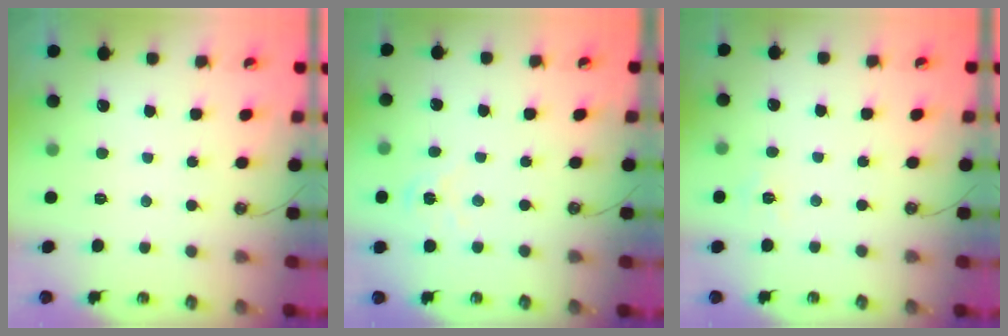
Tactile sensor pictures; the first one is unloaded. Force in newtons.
{"total": 6.3, "press": 6.3, "slide": 0.5}
{"total": 3.5, "press": 3.5, "slide": 0.5}